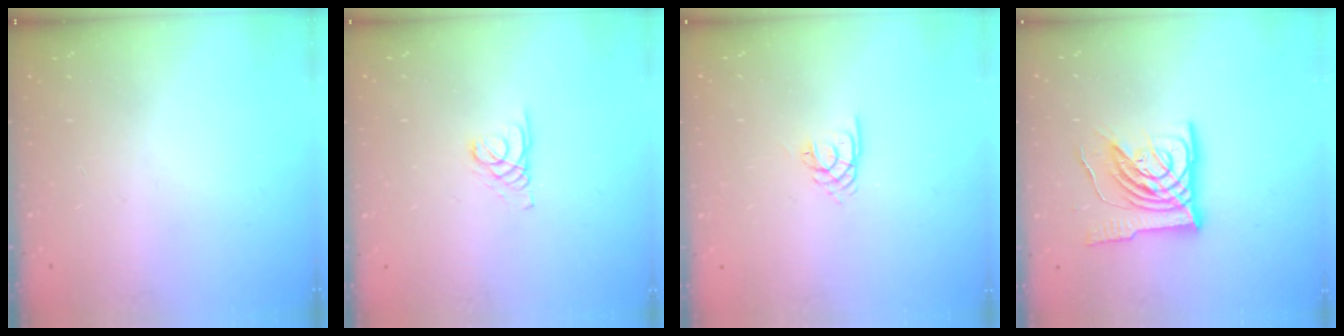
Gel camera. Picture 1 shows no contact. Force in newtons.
{"total": 1.7, "press": 1.7, "slide": 0.1}
{"total": 2.1, "press": 2.1, "slide": 0.2}
{"total": 16.6, "press": 16.5, "slide": 2.0}